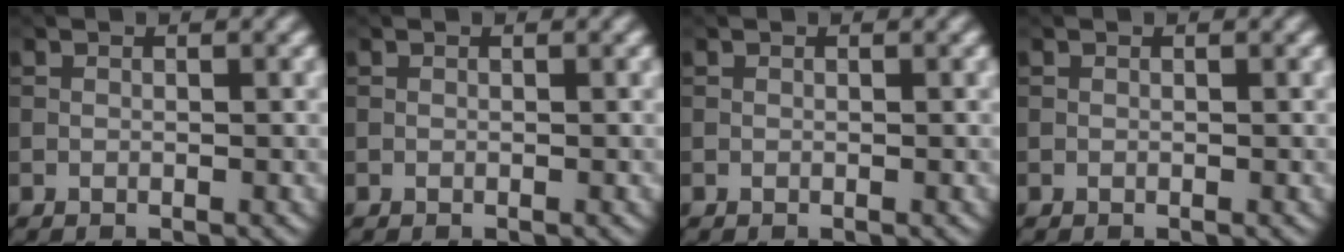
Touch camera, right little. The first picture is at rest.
{"total": 0.0}
{"total": 0.0}
{"total": 0.0}